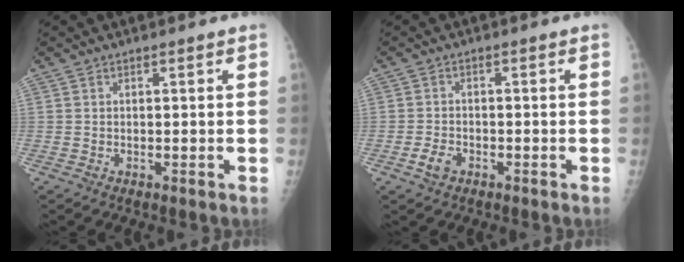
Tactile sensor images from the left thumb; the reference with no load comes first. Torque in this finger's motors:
{"motor_torque": [-0.54, 0.10, 0.02, 0.10, 0.01]}